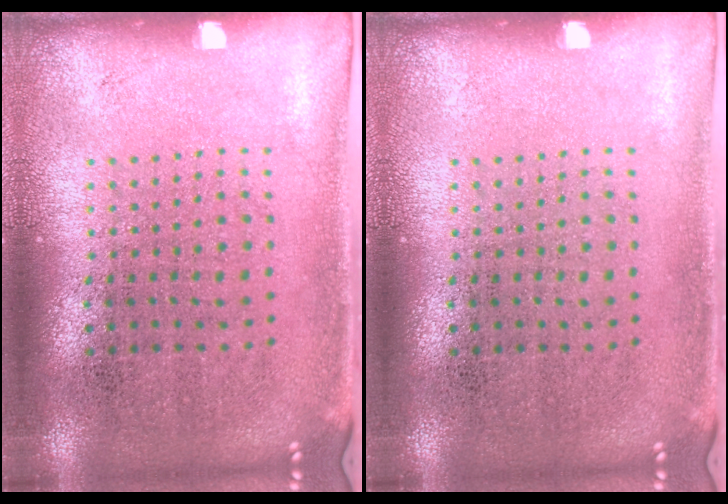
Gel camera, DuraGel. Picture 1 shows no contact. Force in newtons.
{"total": 0.0}